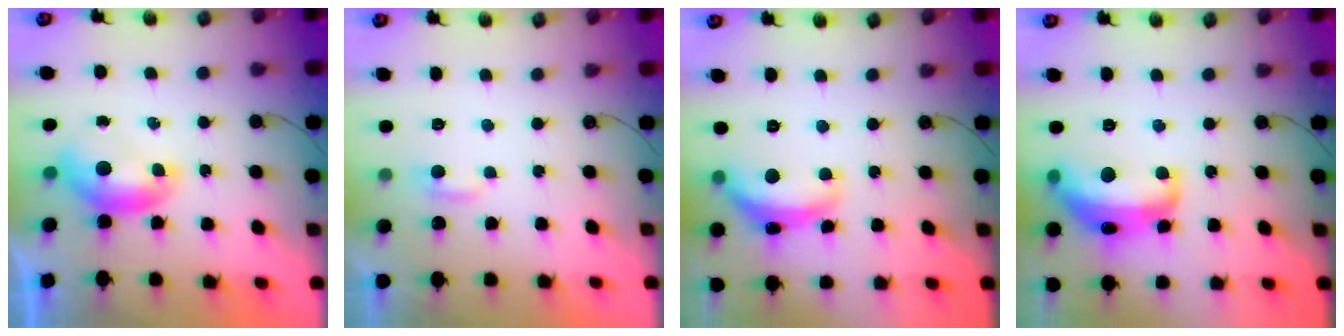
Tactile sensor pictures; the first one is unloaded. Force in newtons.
{"total": 2.9, "press": 2.8, "slide": 0.4}
{"total": 7.3, "press": 7.3, "slide": 0.7}
{"total": 9.8, "press": 9.8, "slide": 1.0}